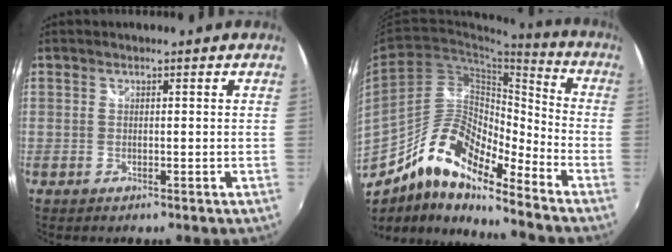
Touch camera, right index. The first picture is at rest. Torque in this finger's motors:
{"motor_torque": [1.10, -1.04, 0.49, 0.10]}